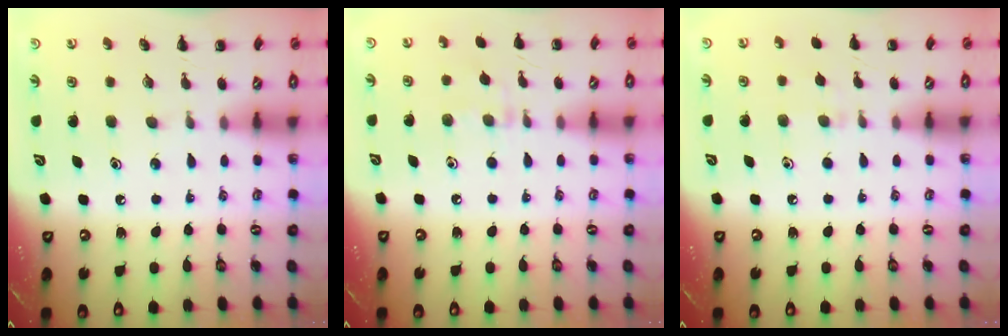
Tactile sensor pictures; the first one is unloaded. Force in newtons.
{"total": 6.4, "press": 6.0, "slide": 2.3}
{"total": 5.8, "press": 5.4, "slide": 2.3}